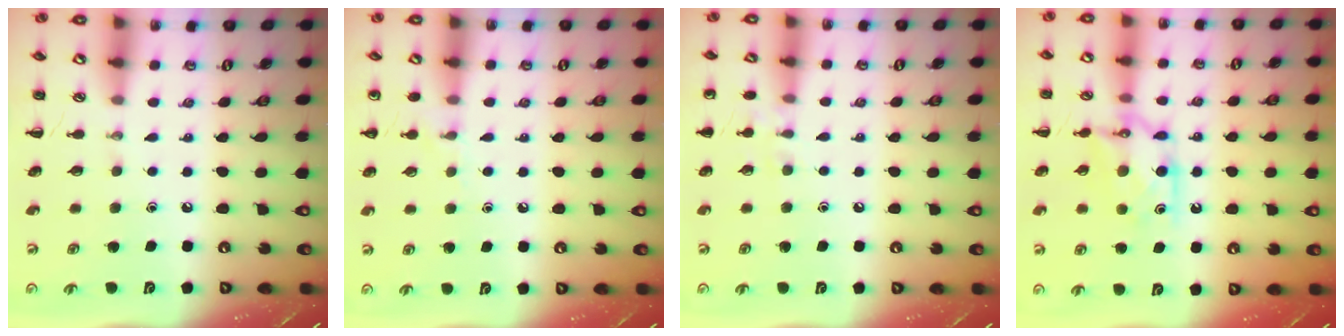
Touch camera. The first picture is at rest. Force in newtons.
{"total": 5.9, "press": 5.6, "slide": 1.9}
{"total": 6.1, "press": 5.8, "slide": 2.0}
{"total": 10.7, "press": 10.7, "slide": 0.3}